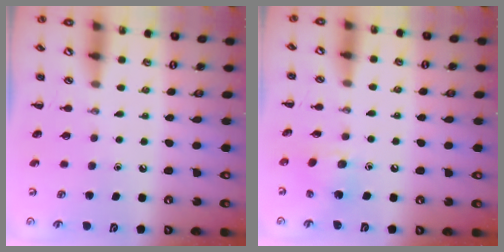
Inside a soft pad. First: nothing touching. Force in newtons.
{"total": 5.6, "press": 5.6, "slide": 0.7}